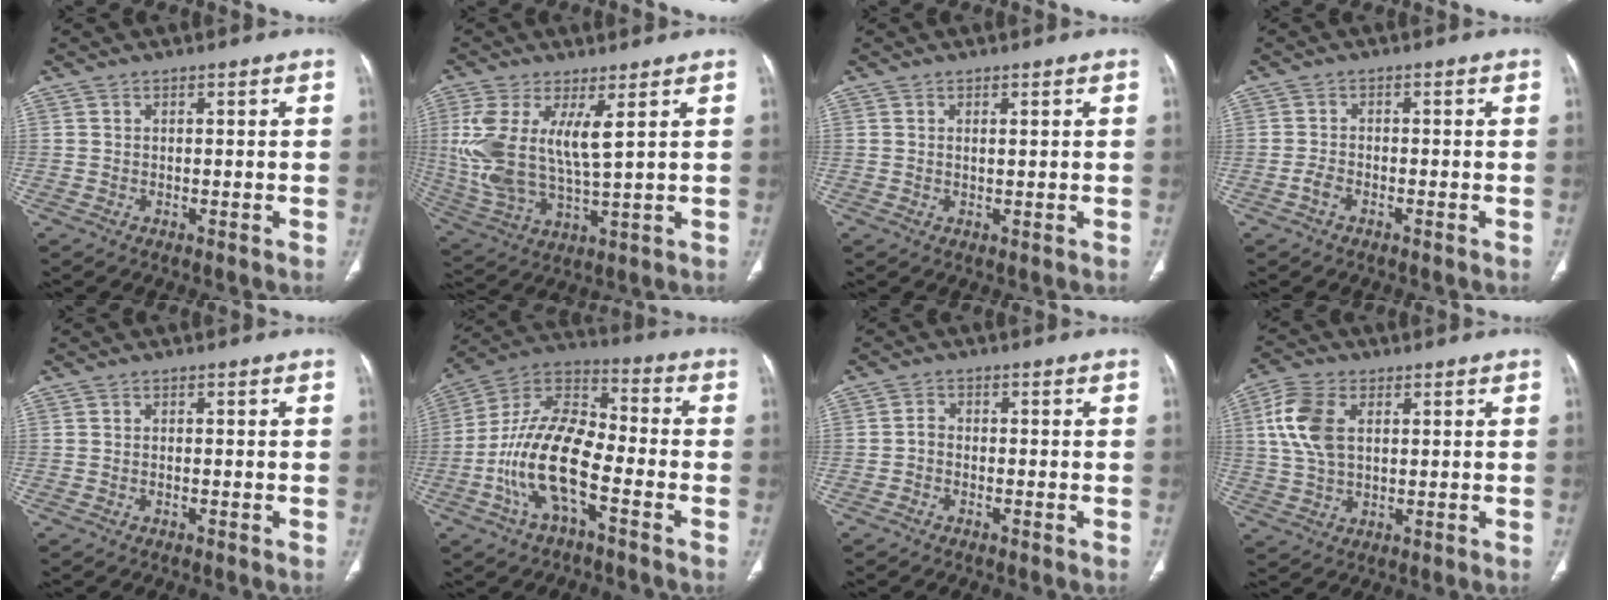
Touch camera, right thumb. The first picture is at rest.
{"total": 13.6, "force": [3.9, 4.9, 12.0], "torque": [-0.272, -0.022, 0.085]}
{"total": 0.8, "force": [0.3, 0.2, 0.7], "torque": [-0.014, -0.001, 0.005]}
{"total": 1.9, "force": [-1.2, 1.0, 1.1], "torque": [-0.025, 0.009, -0.025]}
{"total": 0.0}
{"total": 16.6, "force": [-5.4, 7.2, 13.9], "torque": [-0.259, 0.050, -0.106]}
{"total": 1.6, "force": [-0.9, 1.0, 0.9], "torque": [-0.015, 0.010, -0.023]}
{"total": 9.8, "force": [2.3, 5.9, 7.5], "torque": [-0.163, 0.008, 0.046]}